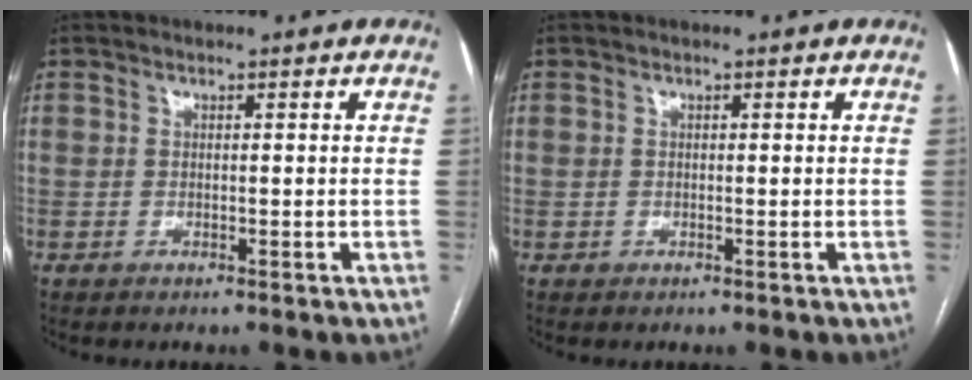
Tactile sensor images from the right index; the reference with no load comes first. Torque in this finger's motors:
{"motor_torque": [-0.86, 0.75, -1.00, -0.21]}